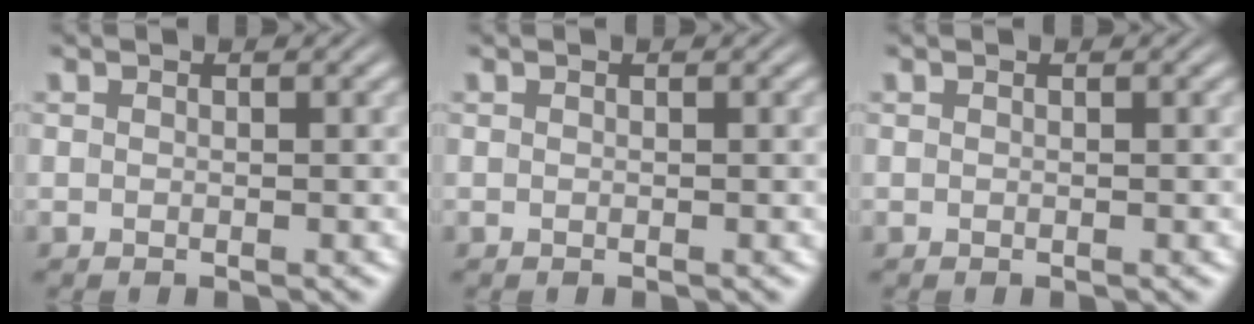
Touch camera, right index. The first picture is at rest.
{"total": 0.0}
{"total": 0.0}